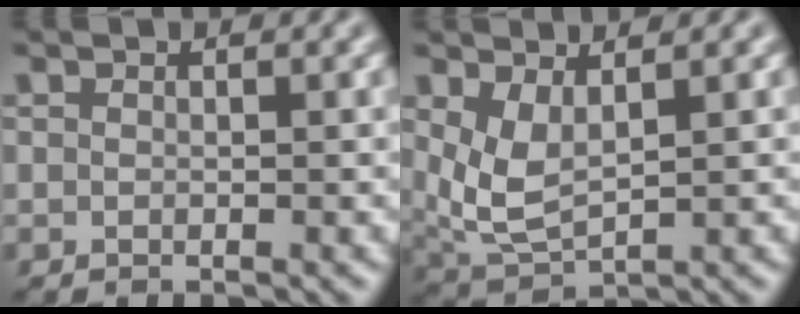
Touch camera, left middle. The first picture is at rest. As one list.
[{"total": 3.9, "force": [1.3, 1.8, 3.2], "torque": [-0.081, -0.010, 0.033]}]